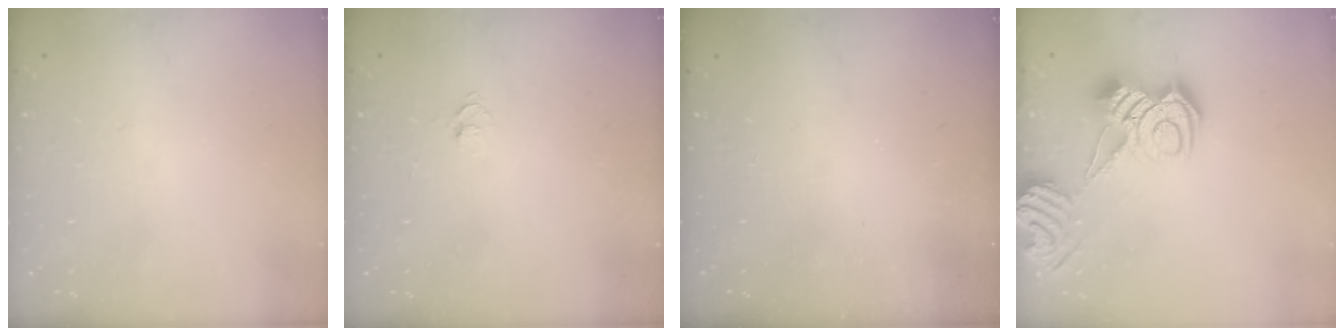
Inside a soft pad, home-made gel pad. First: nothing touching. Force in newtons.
{"total": 4.7, "press": 4.6, "slide": 0.5}
{"total": 2.3, "press": 2.2, "slide": 0.8}
{"total": 10.5, "press": 10.4, "slide": 0.9}